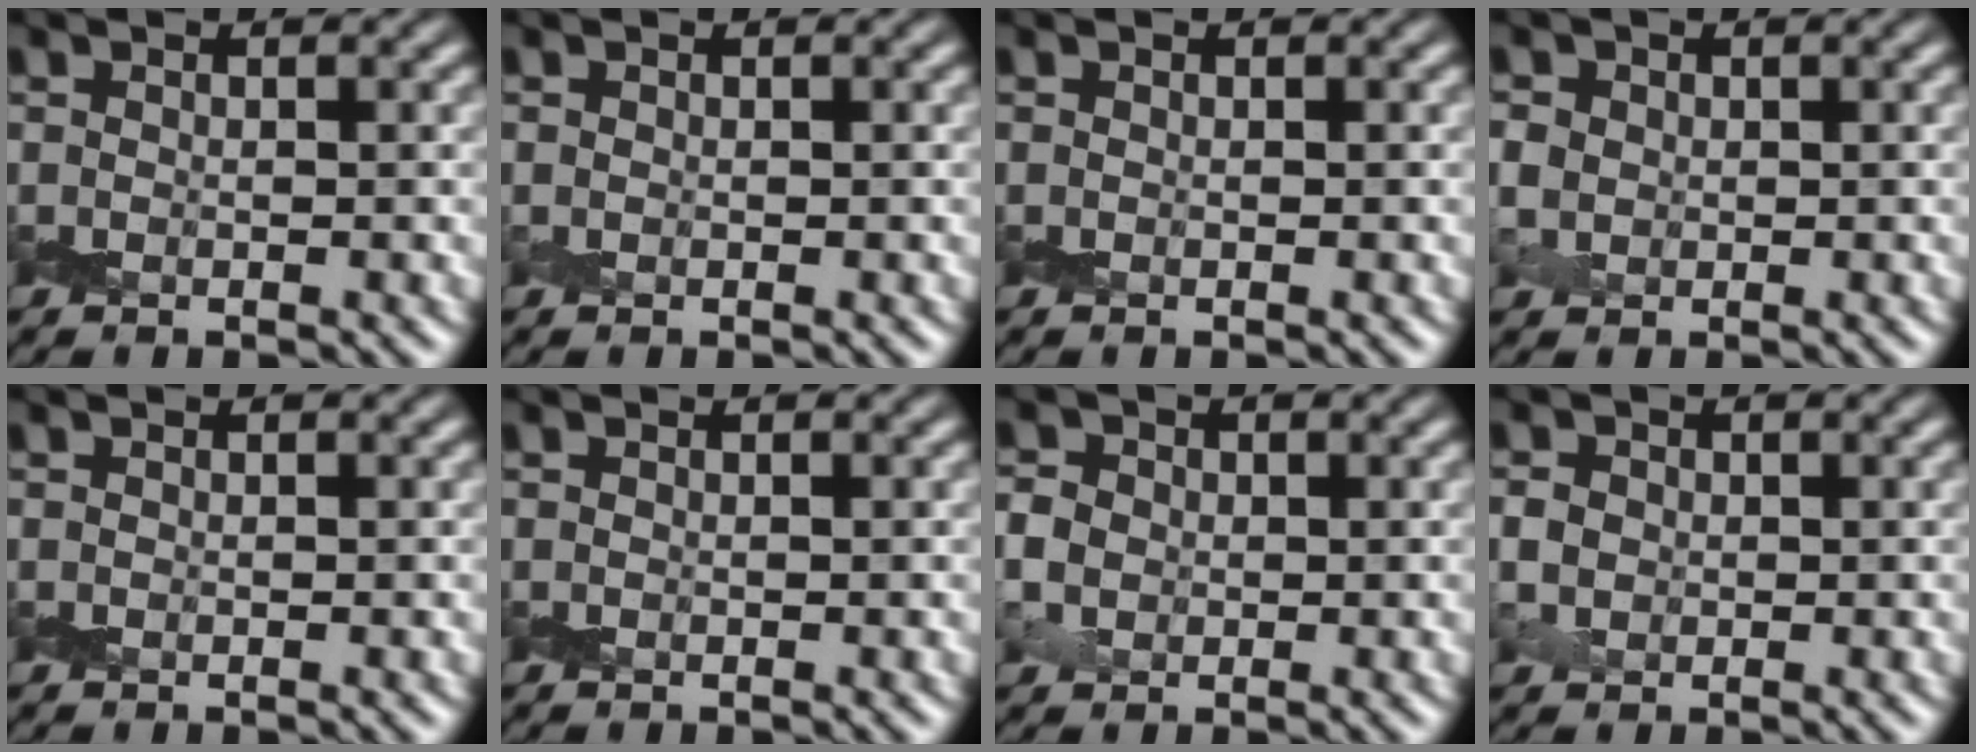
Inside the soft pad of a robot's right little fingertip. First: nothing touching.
{"total": 0.0}
{"total": 0.0}
{"total": 1.2, "force": [0.0, 1.1, 0.4], "torque": [-0.015, 0.000, -0.004]}
{"total": 0.0}
{"total": 0.0}
{"total": 2.2, "force": [-0.5, 1.9, 1.0], "torque": [-0.031, 0.002, -0.013]}
{"total": 1.4, "force": [-0.4, 1.2, 0.5], "torque": [-0.013, 0.000, -0.011]}